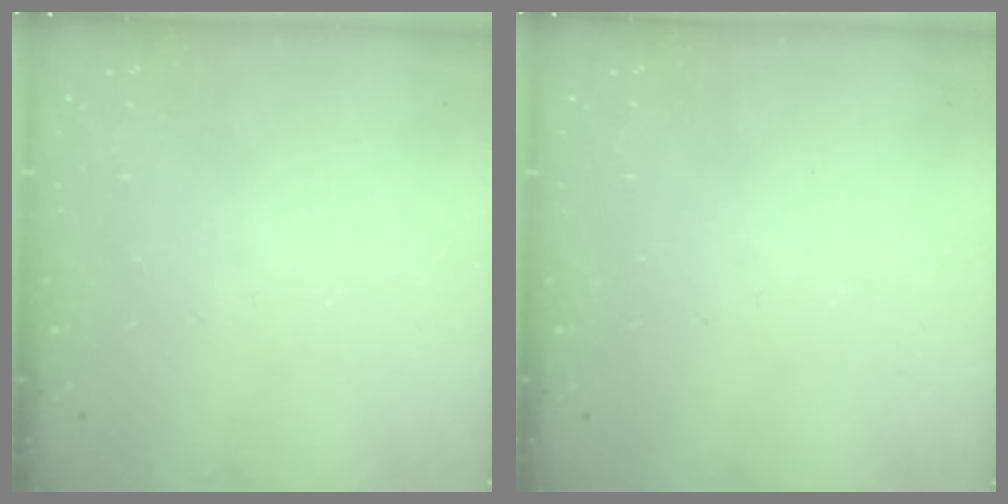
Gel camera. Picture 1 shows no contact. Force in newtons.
{"total": 0.0}